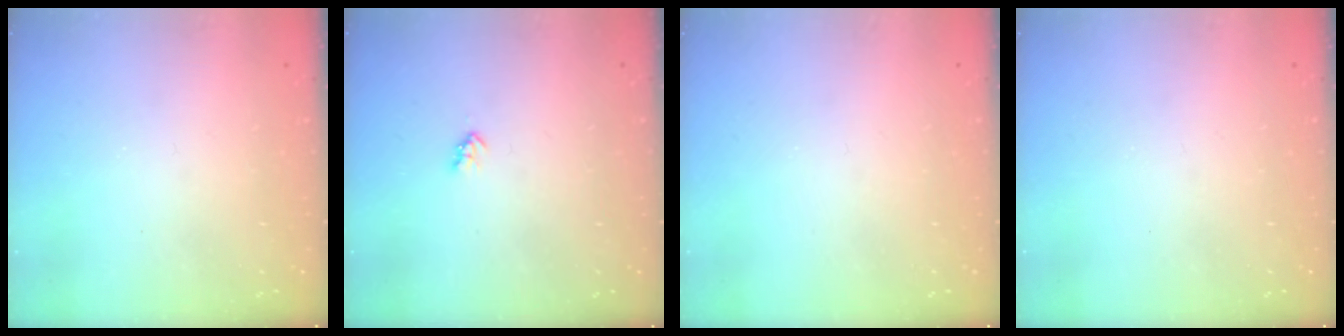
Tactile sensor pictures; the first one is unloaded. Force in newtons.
{"total": 2.2, "press": 2.1, "slide": 0.4}
{"total": 0.0}
{"total": 0.0}